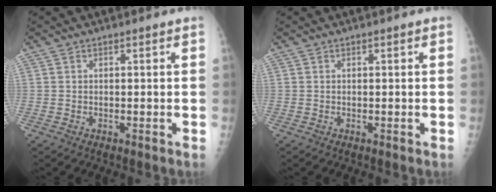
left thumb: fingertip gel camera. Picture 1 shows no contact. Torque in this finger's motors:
{"motor_torque": [0.15, 0.02, -0.16, -0.05, 0.00]}